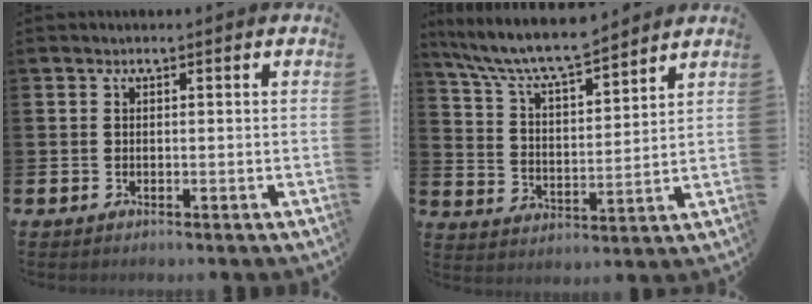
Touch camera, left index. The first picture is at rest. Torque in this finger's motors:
{"motor_torque": [0.99, -1.15, 0.59, 0.21]}